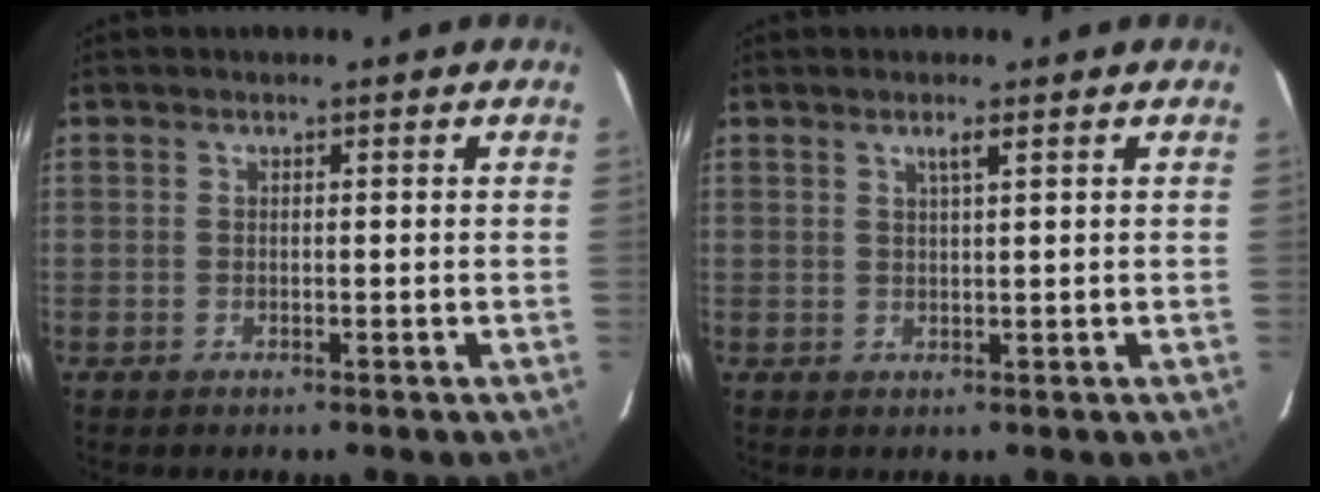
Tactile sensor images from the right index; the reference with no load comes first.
{"total": 1.6, "force": [1.0, -0.1, 1.3], "torque": [-0.023, 0.001, 0.018]}